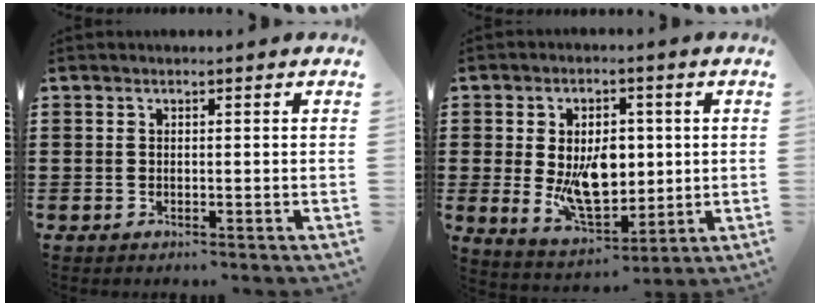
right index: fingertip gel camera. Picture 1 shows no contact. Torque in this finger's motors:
{"motor_torque": [2.14, 0.00, 0.41, 0.19]}